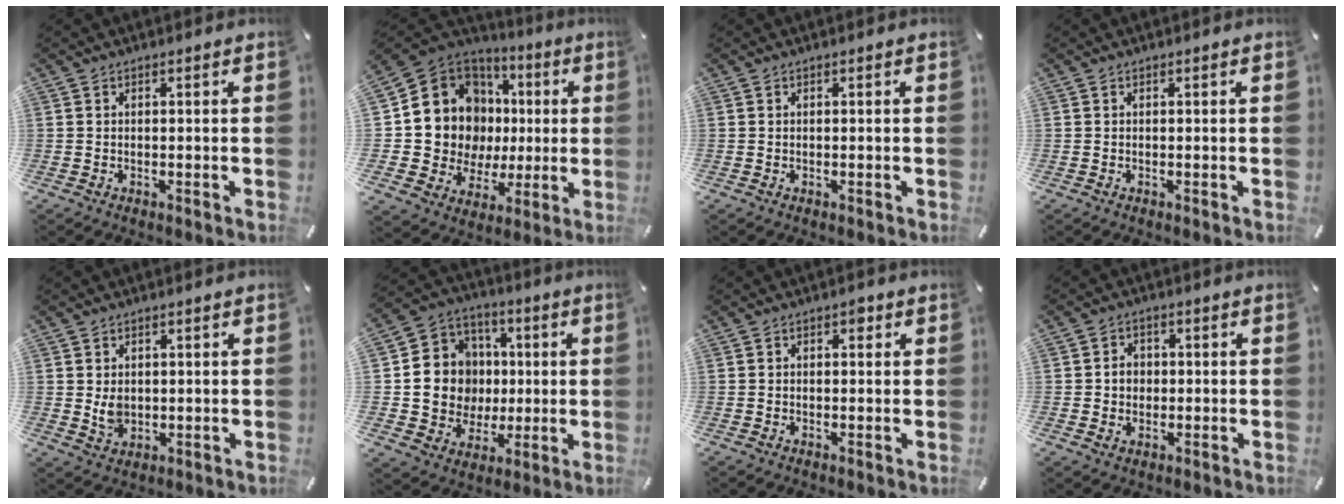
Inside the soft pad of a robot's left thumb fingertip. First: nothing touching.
{"total": 13.7, "force": [1.8, 13.0, 4.0], "torque": [-0.067, -0.044, 0.057]}
{"total": 0.0}
{"total": 0.0}
{"total": 4.0, "force": [0.5, 3.4, 2.1], "torque": [-0.038, -0.008, 0.005]}
{"total": 13.6, "force": [0.3, 13.3, 3.1], "torque": [-0.051, -0.002, 0.019]}
{"total": 1.8, "force": [0.5, 1.3, 1.1], "torque": [-0.009, 0.002, 0.002]}
{"total": 4.2, "force": [-0.1, 3.9, 1.7], "torque": [-0.023, 0.002, -0.007]}